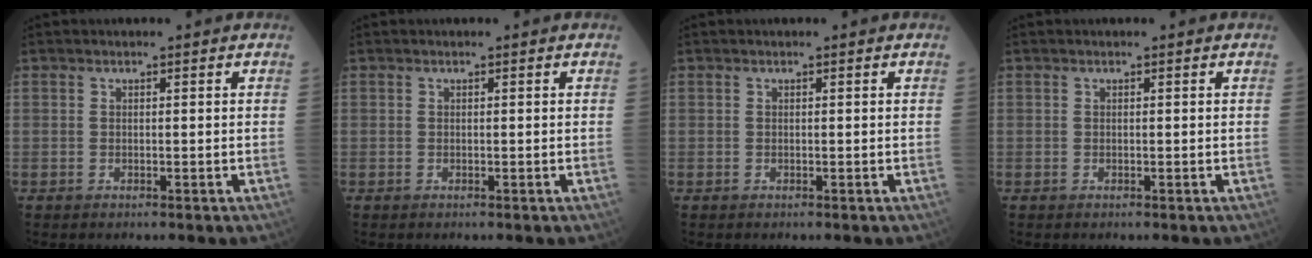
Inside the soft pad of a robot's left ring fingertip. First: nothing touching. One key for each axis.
{"total": 0.0}
{"total": 0.0}
{"total": 0.0}